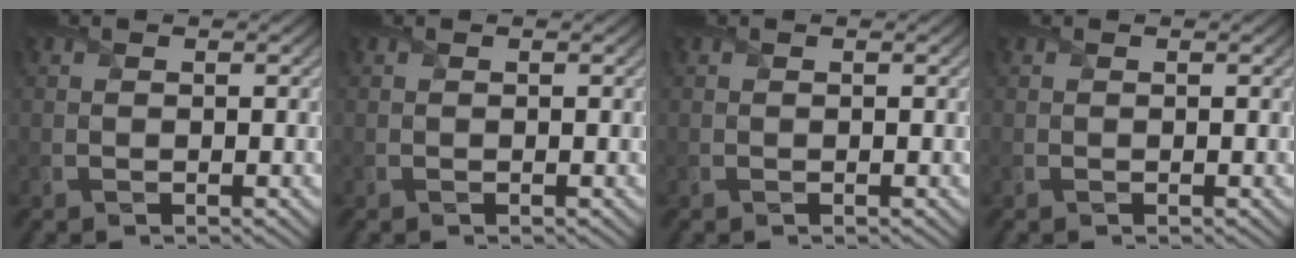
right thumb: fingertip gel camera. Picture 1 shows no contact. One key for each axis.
{"total": 0.0}
{"total": 0.0}
{"total": 0.0}